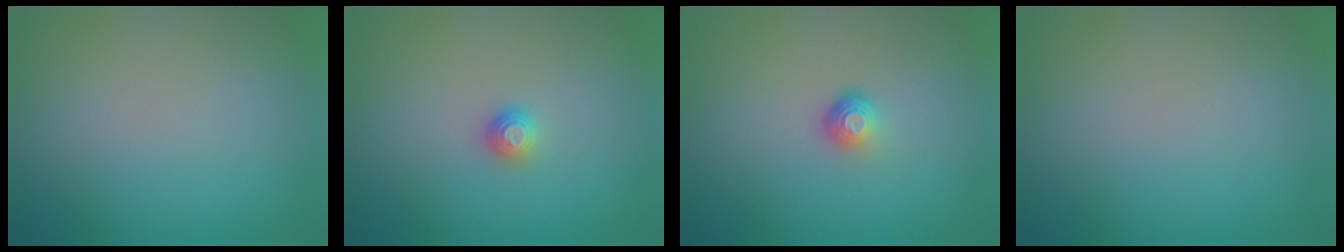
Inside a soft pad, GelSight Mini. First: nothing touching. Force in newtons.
{"total": 1.2, "press": 1.1, "slide": 0.3}
{"total": 1.8, "press": 1.2, "slide": 1.4}
{"total": 0.0}